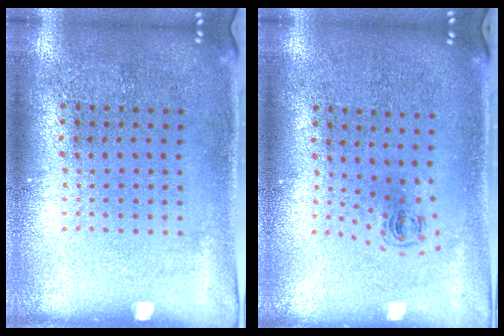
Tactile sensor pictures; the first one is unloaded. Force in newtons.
{"total": 0.6, "press": 0.3, "slide": 0.5}